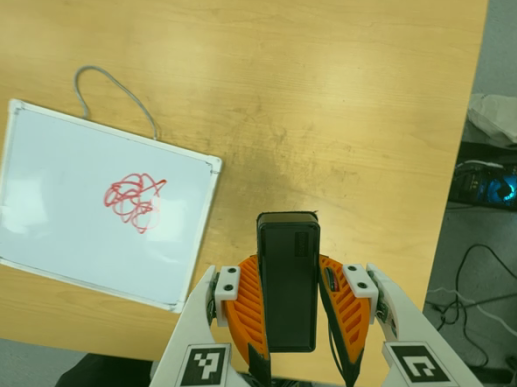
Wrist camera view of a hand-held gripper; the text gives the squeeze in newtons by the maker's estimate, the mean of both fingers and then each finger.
{"total": 4.2, "left": 3.0, "right": 5.5}